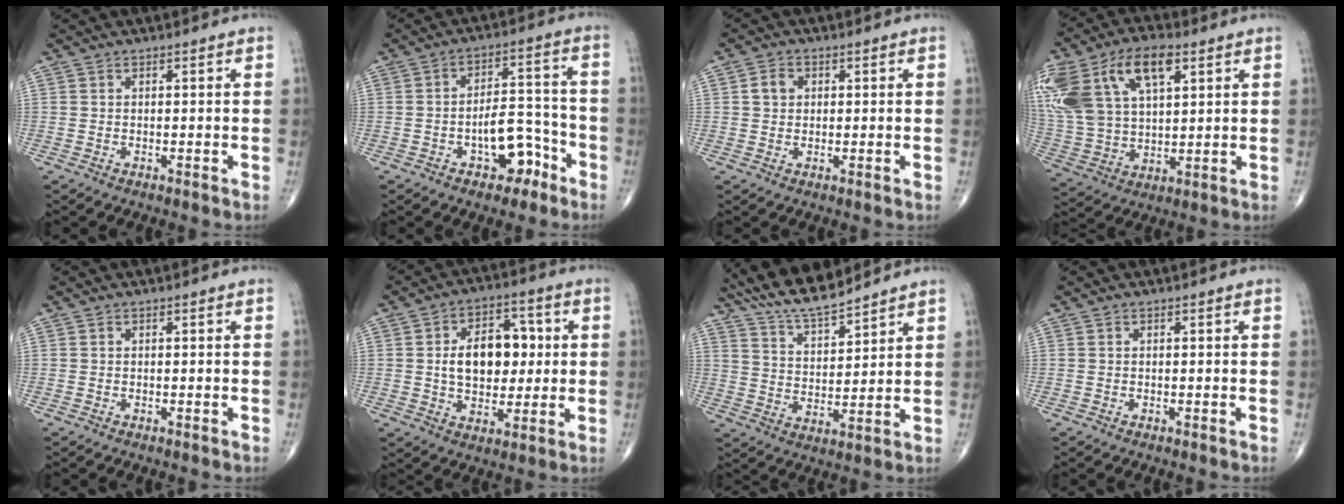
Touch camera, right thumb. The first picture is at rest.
{"total": 9.1, "force": [-4.5, 5.0, 6.1], "torque": [-0.064, 0.053, -0.064]}
{"total": 3.0, "force": [0.6, 2.5, 1.5], "torque": [-0.018, 0.004, 0.009]}
{"total": 23.9, "force": [10.1, 13.2, 17.2], "torque": [-0.381, 0.022, 0.191]}
{"total": 0.0}
{"total": 13.0, "force": [1.2, 8.5, 9.8], "torque": [-0.114, 0.012, 0.020]}
{"total": 11.8, "force": [10.6, 2.0, 4.7], "torque": [-0.073, -0.053, 0.198]}
{"total": 0.0}